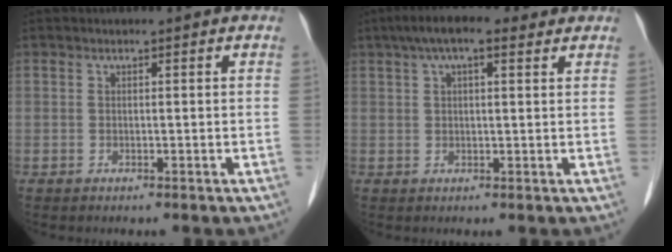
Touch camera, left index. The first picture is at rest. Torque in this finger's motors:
{"motor_torque": [0.84, -0.77, 0.07, 0.10]}